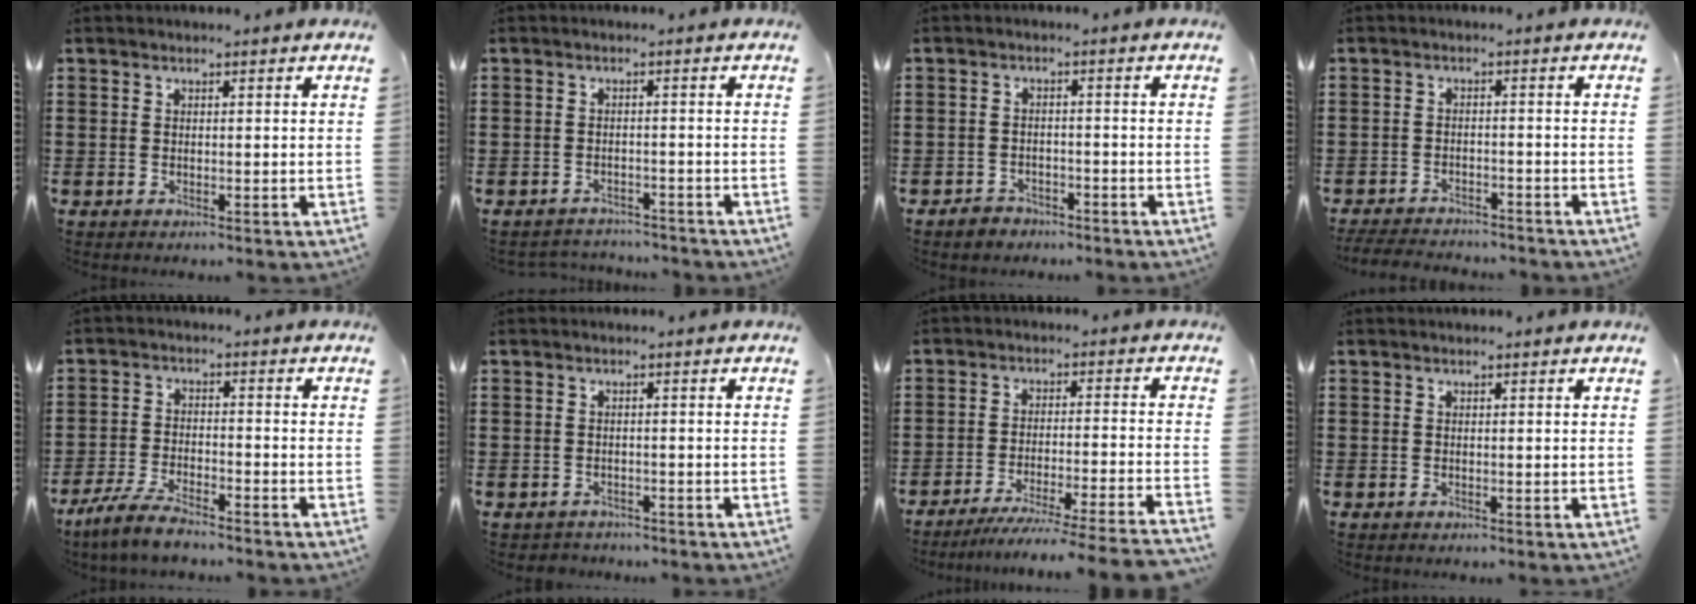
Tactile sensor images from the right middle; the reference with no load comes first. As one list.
[{"total": 2.1, "force": [-2.0, 0.3, -0.1], "torque": [-0.007, -0.001, -0.044]}, {"total": 2.0, "force": [-1.8, 0.8, 0.0], "torque": [-0.006, 0.004, -0.039]}, {"total": 3.2, "force": [-3.2, 0.4, 0.4], "torque": [-0.016, 0.000, -0.069]}, {"total": 5.4, "force": [-4.6, 0.9, 2.6], "torque": [-0.062, -0.004, -0.091]}, {"total": 1.0, "force": [-1.0, 0.3, -0.1], "torque": [-0.001, 0.002, -0.023]}, {"total": 6.3, "force": [-5.6, -0.7, 2.7], "torque": [-0.039, -0.013, -0.107]}, {"total": 0.0}]